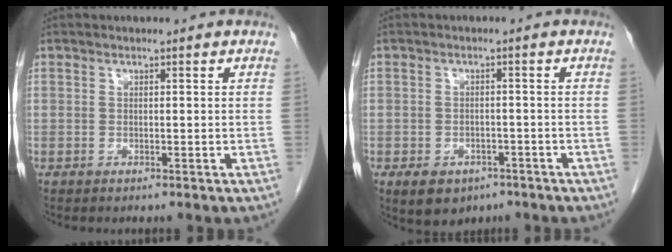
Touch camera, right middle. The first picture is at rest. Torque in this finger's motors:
{"motor_torque": [0.46, -0.40, 0.20, 0.03]}